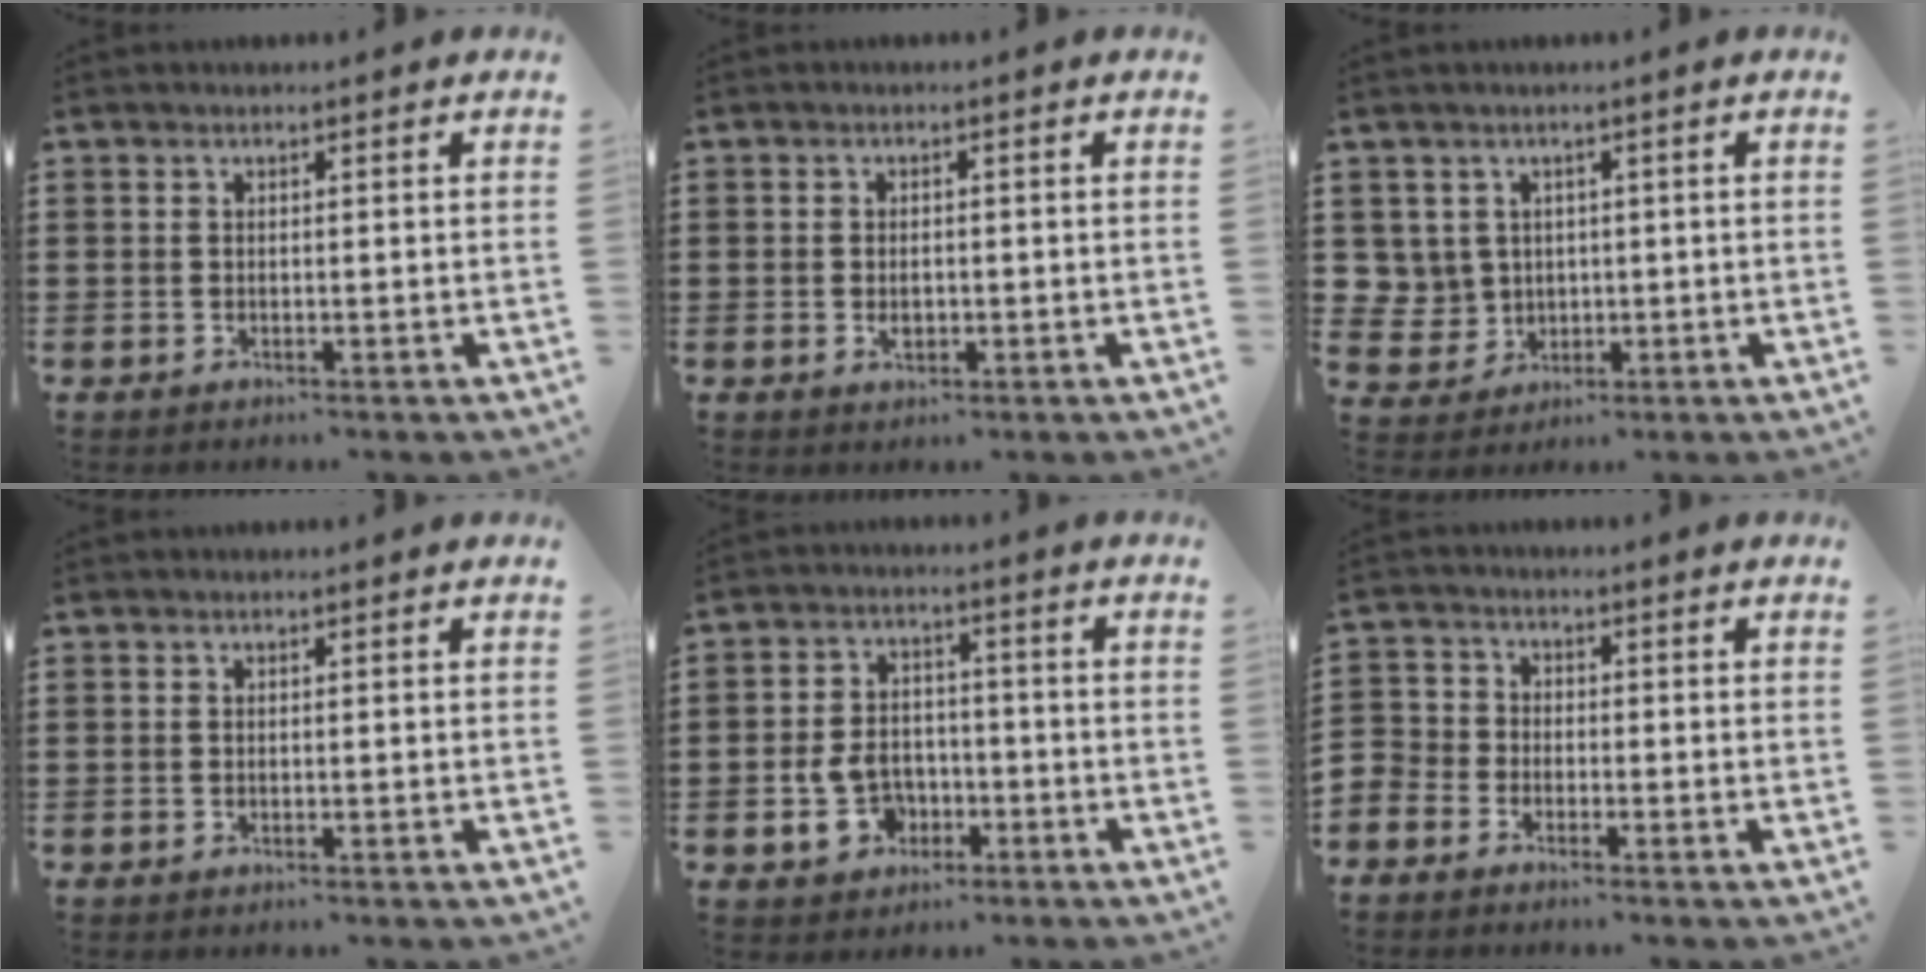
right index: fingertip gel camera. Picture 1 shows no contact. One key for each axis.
{"total": 1.8, "fx": -0.2, "fy": 1.0, "fz": 1.5, "tx": -0.029, "ty": 0.002, "tz": -0.004}
{"total": 3.7, "fx": 0.8, "fy": 3.6, "fz": 0.2, "tx": -0.025, "ty": 0.011, "tz": 0.014}
{"total": 0.0}
{"total": 6.1, "fx": -2.0, "fy": 4.8, "fz": 3.1, "tx": -0.083, "ty": 0.006, "tz": -0.040}
{"total": 2.6, "fx": -2.3, "fy": 1.2, "fz": -0.2, "tx": -0.015, "ty": 0.001, "tz": -0.056}